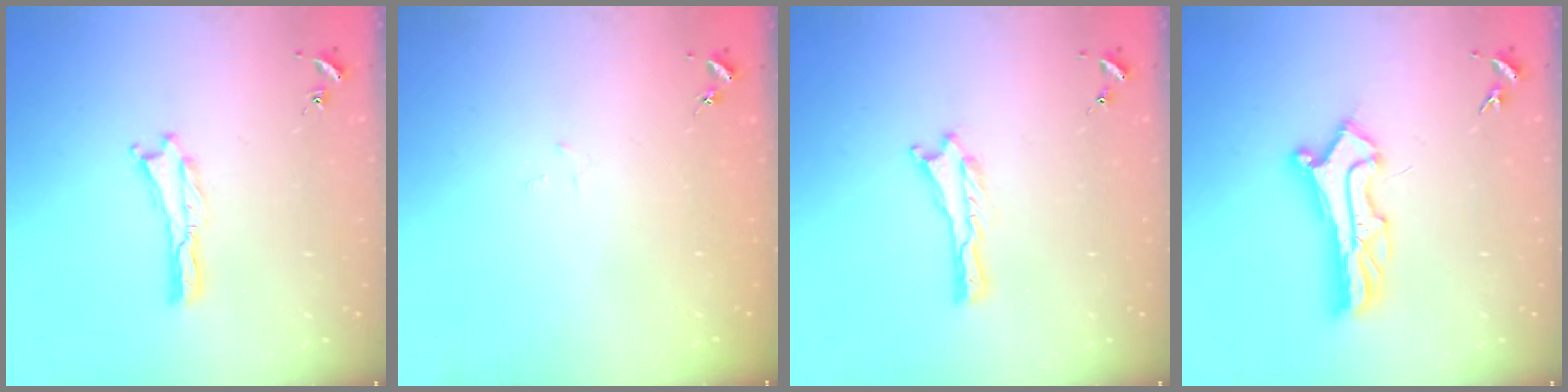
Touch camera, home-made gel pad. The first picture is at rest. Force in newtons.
{"total": 1.0, "press": 1.0, "slide": 0.1}
{"total": 0.0}
{"total": 6.7, "press": 6.7, "slide": 0.6}